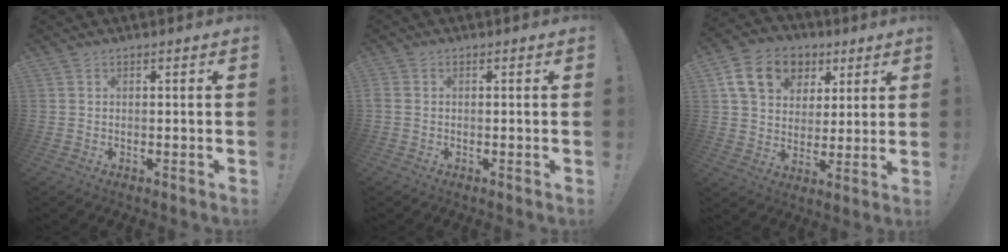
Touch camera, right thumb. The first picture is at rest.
{"total": 0.8, "force": [-0.2, 0.5, 0.6], "torque": [-0.014, 0.003, -0.002]}
{"total": 16.2, "force": [6.8, 12.3, 8.1], "torque": [-0.117, -0.021, 0.135]}